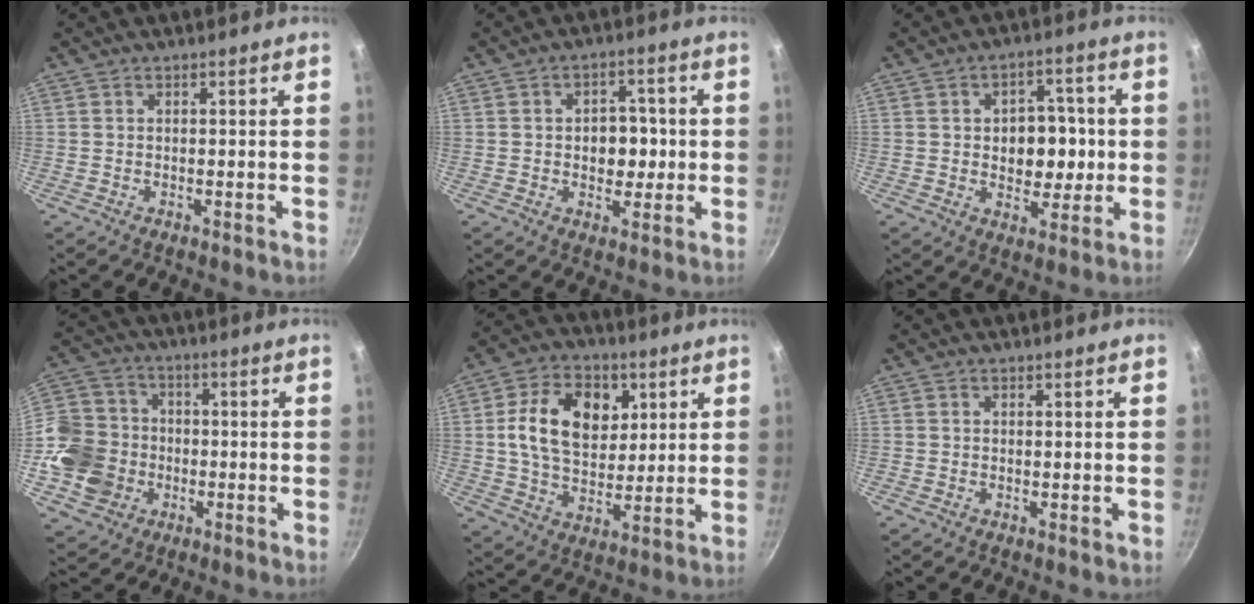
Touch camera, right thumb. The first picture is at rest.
{"total": 6.8, "force": [-0.1, 5.0, 4.6], "torque": [-0.030, 0.004, -0.003]}
{"total": 9.8, "force": [0.2, 7.1, 6.8], "torque": [-0.050, 0.005, 0.004]}
{"total": 14.4, "force": [-3.1, 12.6, 6.2], "torque": [-0.102, 0.036, -0.061]}
{"total": 15.8, "force": [4.0, 11.1, 10.4], "torque": [-0.150, -0.004, 0.061]}
{"total": 0.0}